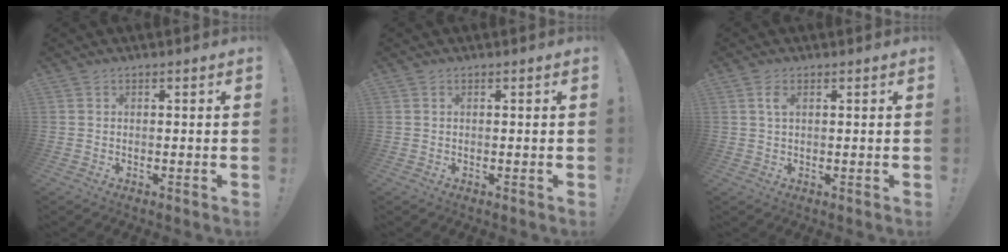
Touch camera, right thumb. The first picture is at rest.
{"total": 0.0}
{"total": 2.6, "force": [0.9, 1.2, 2.1], "torque": [-0.037, 0.001, 0.013]}